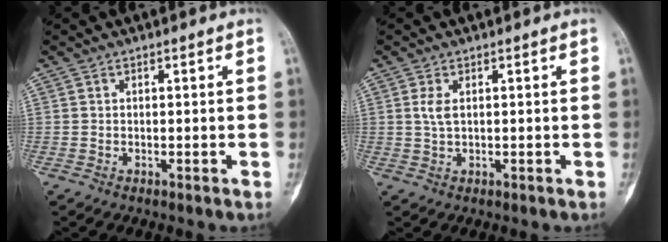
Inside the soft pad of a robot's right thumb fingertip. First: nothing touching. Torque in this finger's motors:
{"motor_torque": [0.53, 0.65, 0.24, -0.35, 0.12]}